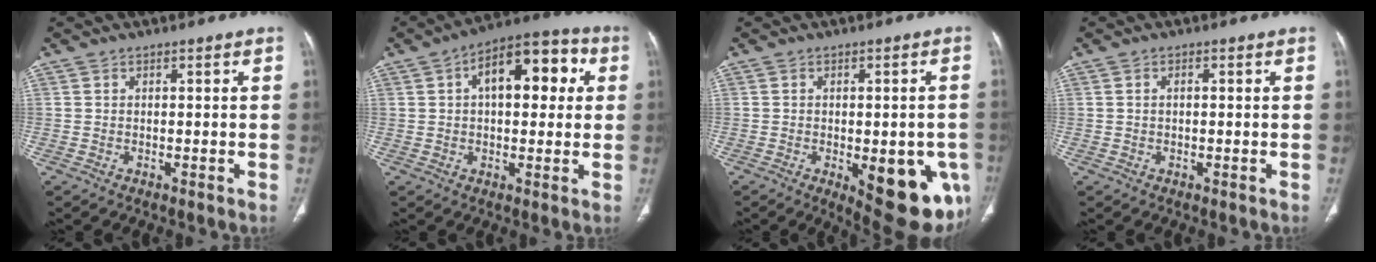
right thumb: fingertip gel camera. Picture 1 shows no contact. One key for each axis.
{"total": 14.5, "fx": 3.7, "fy": 7.5, "fz": 11.8, "tx": -0.138, "ty": 0.027, "tz": 0.048}
{"total": 16.7, "fx": -5.3, "fy": 6.9, "fz": 14.2, "tx": -0.125, "ty": -0.003, "tz": -0.046}
{"total": 0.9, "fx": 0.1, "fy": 0.5, "fz": 0.8, "tx": -0.018, "ty": 0.005, "tz": 0.001}